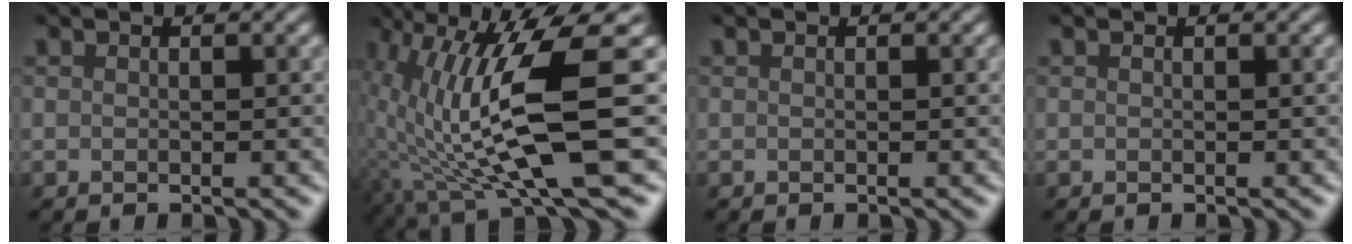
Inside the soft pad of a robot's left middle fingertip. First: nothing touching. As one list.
[{"total": 9.6, "force": [-0.2, 1.8, 9.5], "torque": [-0.182, -0.013, 0.006]}, {"total": 0.0}, {"total": 0.0}]